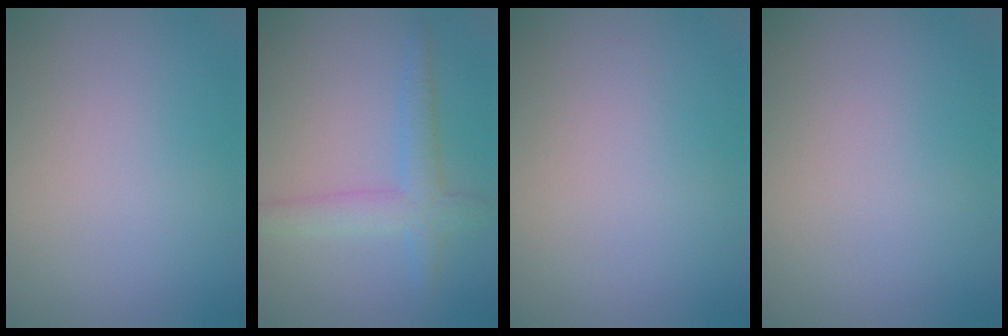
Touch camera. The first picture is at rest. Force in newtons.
{"total": 3.2, "press": 3.2, "slide": 0.1}
{"total": 0.0}
{"total": 0.0}